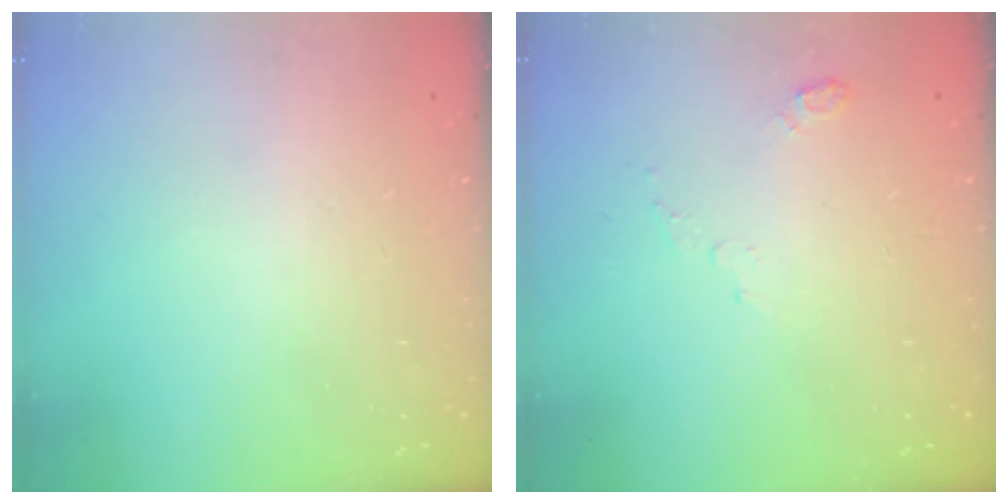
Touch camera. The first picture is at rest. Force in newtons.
{"total": 4.7, "press": 4.7, "slide": 0.5}